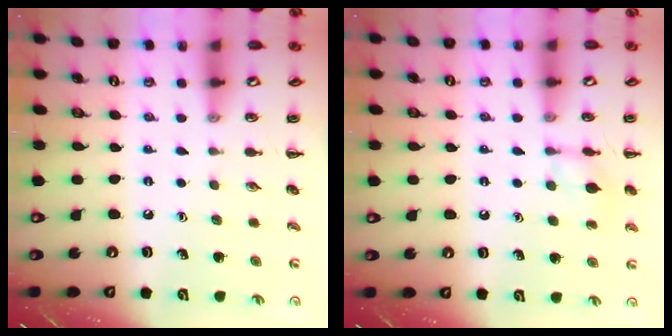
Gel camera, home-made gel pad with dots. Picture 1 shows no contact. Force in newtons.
{"total": 8.7, "press": 8.7, "slide": 1.0}